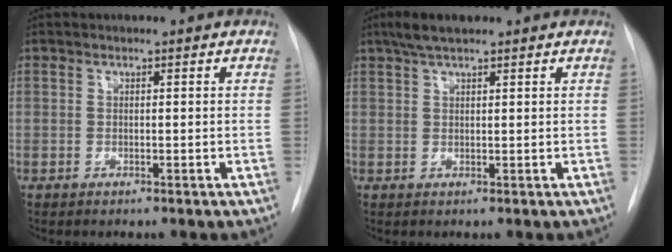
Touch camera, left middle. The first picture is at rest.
{"total": 3.9, "force": [2.9, 0.8, 2.5], "torque": [-0.053, 0.015, 0.053]}